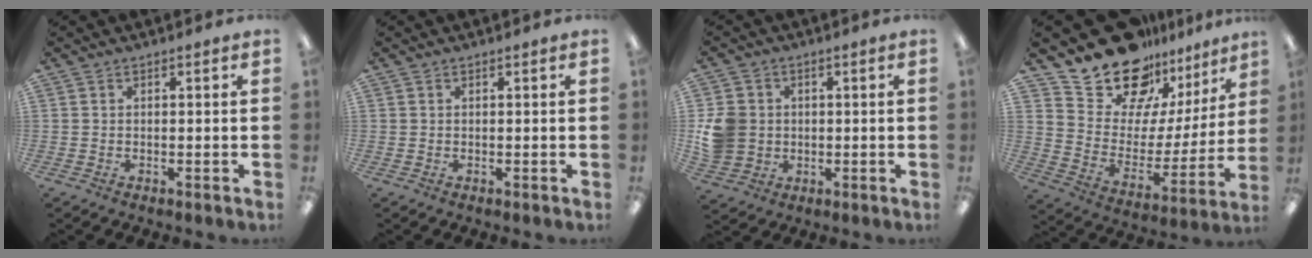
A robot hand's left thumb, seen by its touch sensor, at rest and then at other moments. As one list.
[{"total": 0.0}, {"total": 8.2, "force": [0.4, 7.6, 3.1], "torque": [-0.071, 0.014, 0.012]}, {"total": 19.2, "force": [16.2, 9.1, 4.8], "torque": [-0.098, -0.137, 0.291]}]